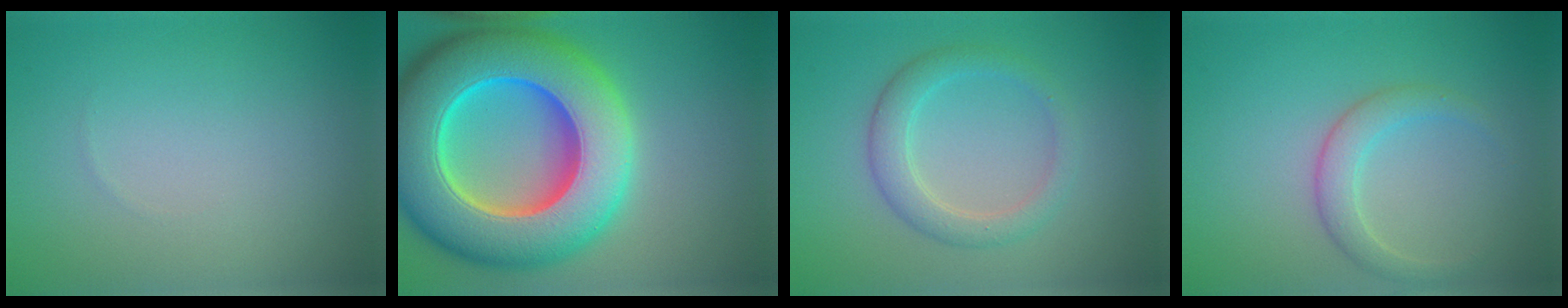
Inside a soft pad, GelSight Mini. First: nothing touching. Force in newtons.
{"total": 16.4, "press": 16.4, "slide": 0.6}
{"total": 3.0, "press": 3.0, "slide": 0.1}
{"total": 2.4, "press": 2.4, "slide": 0.1}